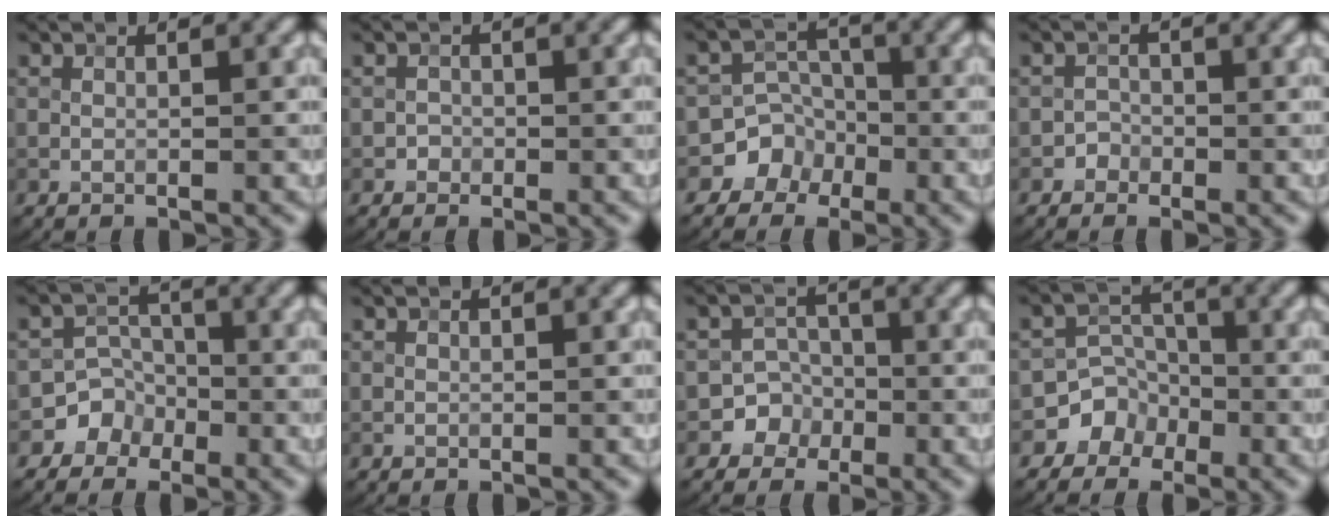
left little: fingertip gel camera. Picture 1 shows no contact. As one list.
[{"total": 0.8, "force": [-0.4, 0.7, -0.1], "torque": [0.013, -0.001, -0.006]}, {"total": 4.6, "force": [-2.4, 4.0, -0.1], "torque": [0.045, 0.011, -0.063]}, {"total": 1.0, "force": [-0.6, 0.8, -0.2], "torque": [0.015, 0.002, -0.013]}, {"total": 3.5, "force": [-2.0, 2.9, -0.1], "torque": [0.044, 0.016, -0.048]}, {"total": 0.0}, {"total": 3.8, "force": [-1.8, 3.3, 0.0], "torque": [0.040, 0.005, -0.045]}, {"total": 4.0, "force": [-2.3, 3.3, -0.1], "torque": [0.044, 0.017, -0.056]}]